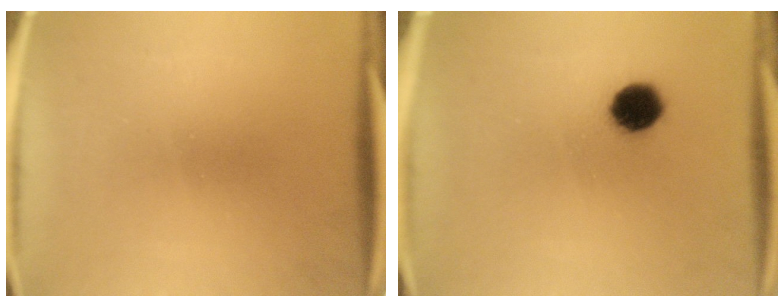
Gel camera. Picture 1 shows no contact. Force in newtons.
{"total": 7.2}